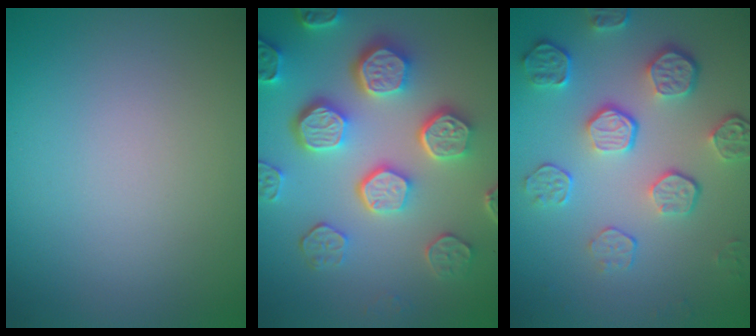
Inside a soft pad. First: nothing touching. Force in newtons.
{"total": 7.3, "press": 5.8, "slide": 4.3}
{"total": 5.6, "press": 4.0, "slide": 3.9}